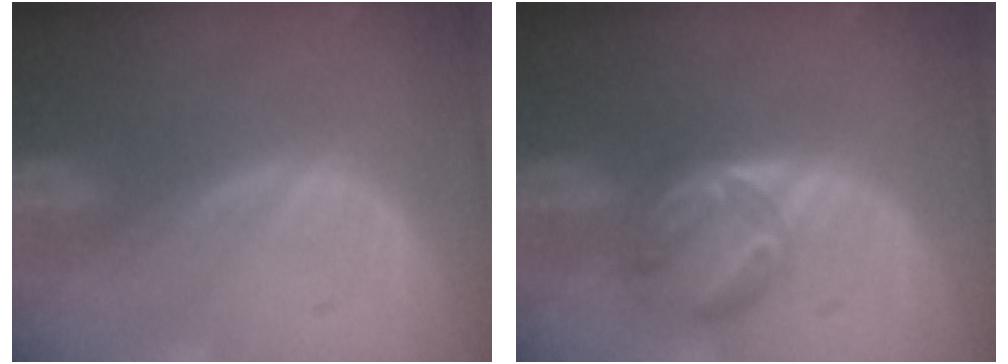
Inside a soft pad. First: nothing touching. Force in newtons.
{"total": 5.9, "press": 5.5, "slide": 2.0}